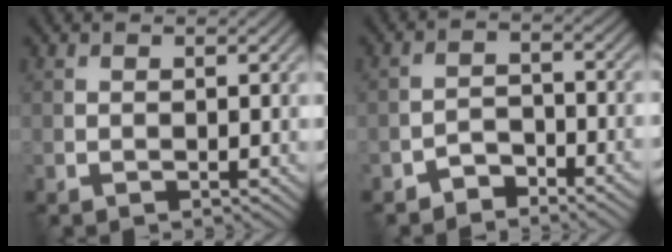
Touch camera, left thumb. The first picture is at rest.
{"total": 3.1, "force": [-2.7, 1.1, 1.1], "torque": [-0.018, 0.007, -0.057]}